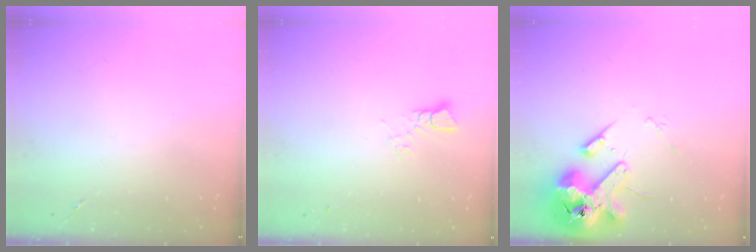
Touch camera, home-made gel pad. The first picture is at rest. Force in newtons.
{"total": 2.9, "press": 2.9, "slide": 0.2}
{"total": 15.8, "press": 15.5, "slide": 2.8}